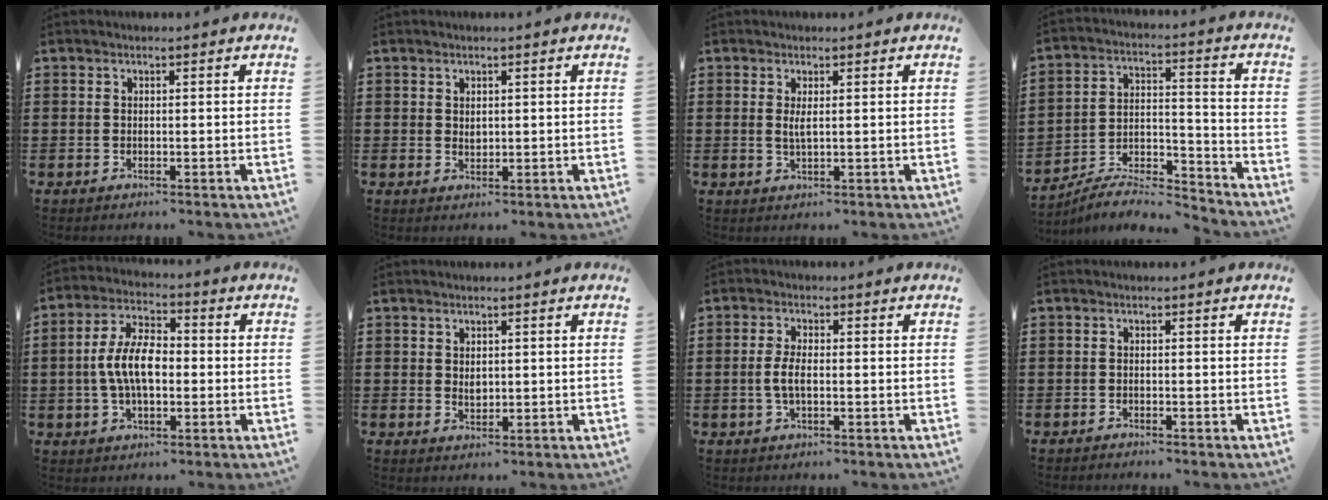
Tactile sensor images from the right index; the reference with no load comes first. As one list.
[{"total": 1.1, "force": [0.7, 0.7, 0.5], "torque": [-0.010, 0.005, 0.014]}, {"total": 1.8, "force": [0.5, 0.3, 1.7], "torque": [-0.034, 0.001, 0.008]}, {"total": 7.2, "force": [-6.8, 1.2, 2.2], "torque": [-0.039, 0.009, -0.134]}, {"total": 8.3, "force": [-0.6, 4.2, 7.1], "torque": [-0.164, 0.002, -0.020]}, {"total": 1.4, "force": [0.5, 1.0, 0.9], "torque": [-0.017, 0.007, 0.010]}, {"total": 3.2, "force": [-0.4, 1.2, 3.0], "torque": [-0.077, -0.005, -0.015]}, {"total": 0.8, "force": [-0.8, 0.1, -0.1], "torque": [0.001, 0.003, -0.017]}]